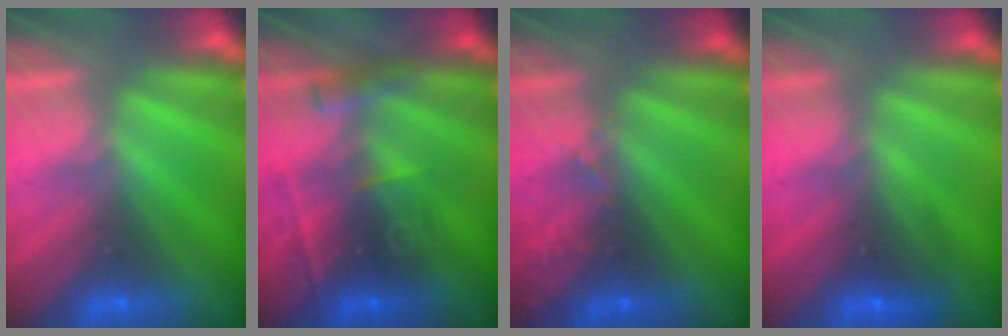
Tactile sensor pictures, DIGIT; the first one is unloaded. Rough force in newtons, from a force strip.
{"total": 2.9}
{"total": 2.9}
{"total": 2.6}